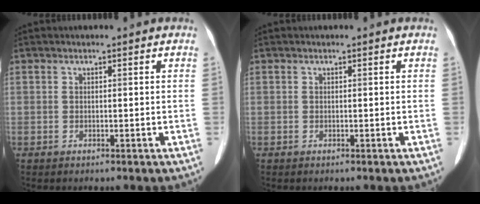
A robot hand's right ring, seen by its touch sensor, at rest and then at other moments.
{"total": 0.0}